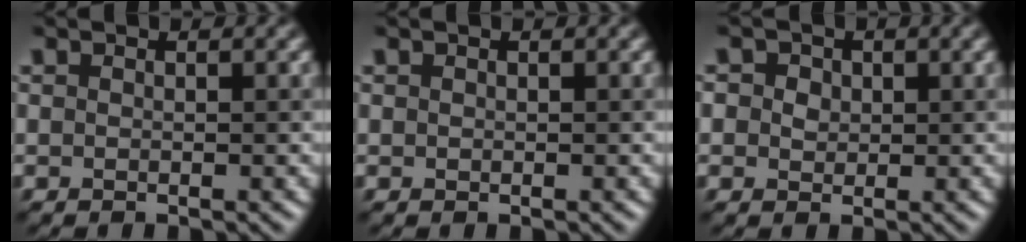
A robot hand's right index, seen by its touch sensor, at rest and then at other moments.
{"total": 0.0}
{"total": 2.6, "force": [0.9, 2.2, 1.1], "torque": [-0.009, 0.030, -0.006]}